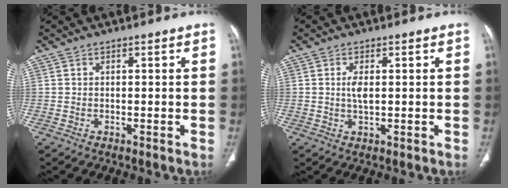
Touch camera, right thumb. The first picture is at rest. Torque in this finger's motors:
{"motor_torque": [1.37, 1.31, 0.52, -0.27, 0.03]}